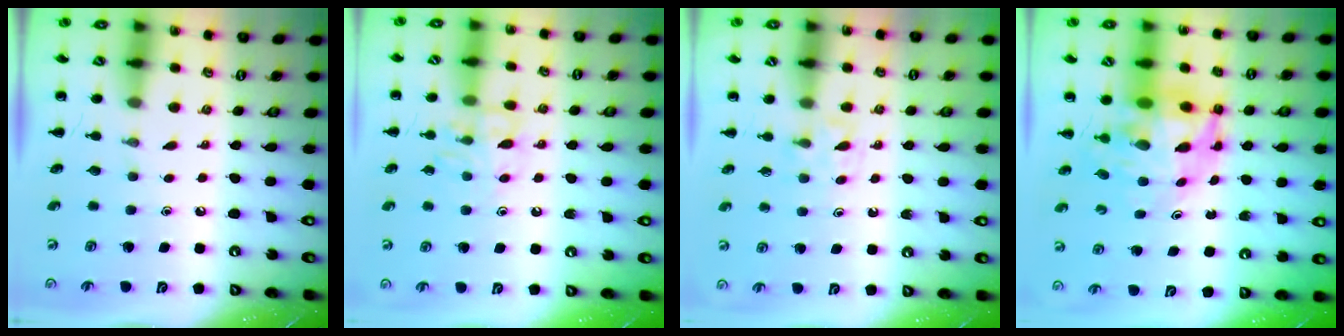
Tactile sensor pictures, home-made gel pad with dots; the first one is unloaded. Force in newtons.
{"total": 9.9, "press": 9.8, "slide": 0.7}
{"total": 5.0, "press": 4.6, "slide": 1.8}
{"total": 10.7, "press": 10.2, "slide": 3.3}